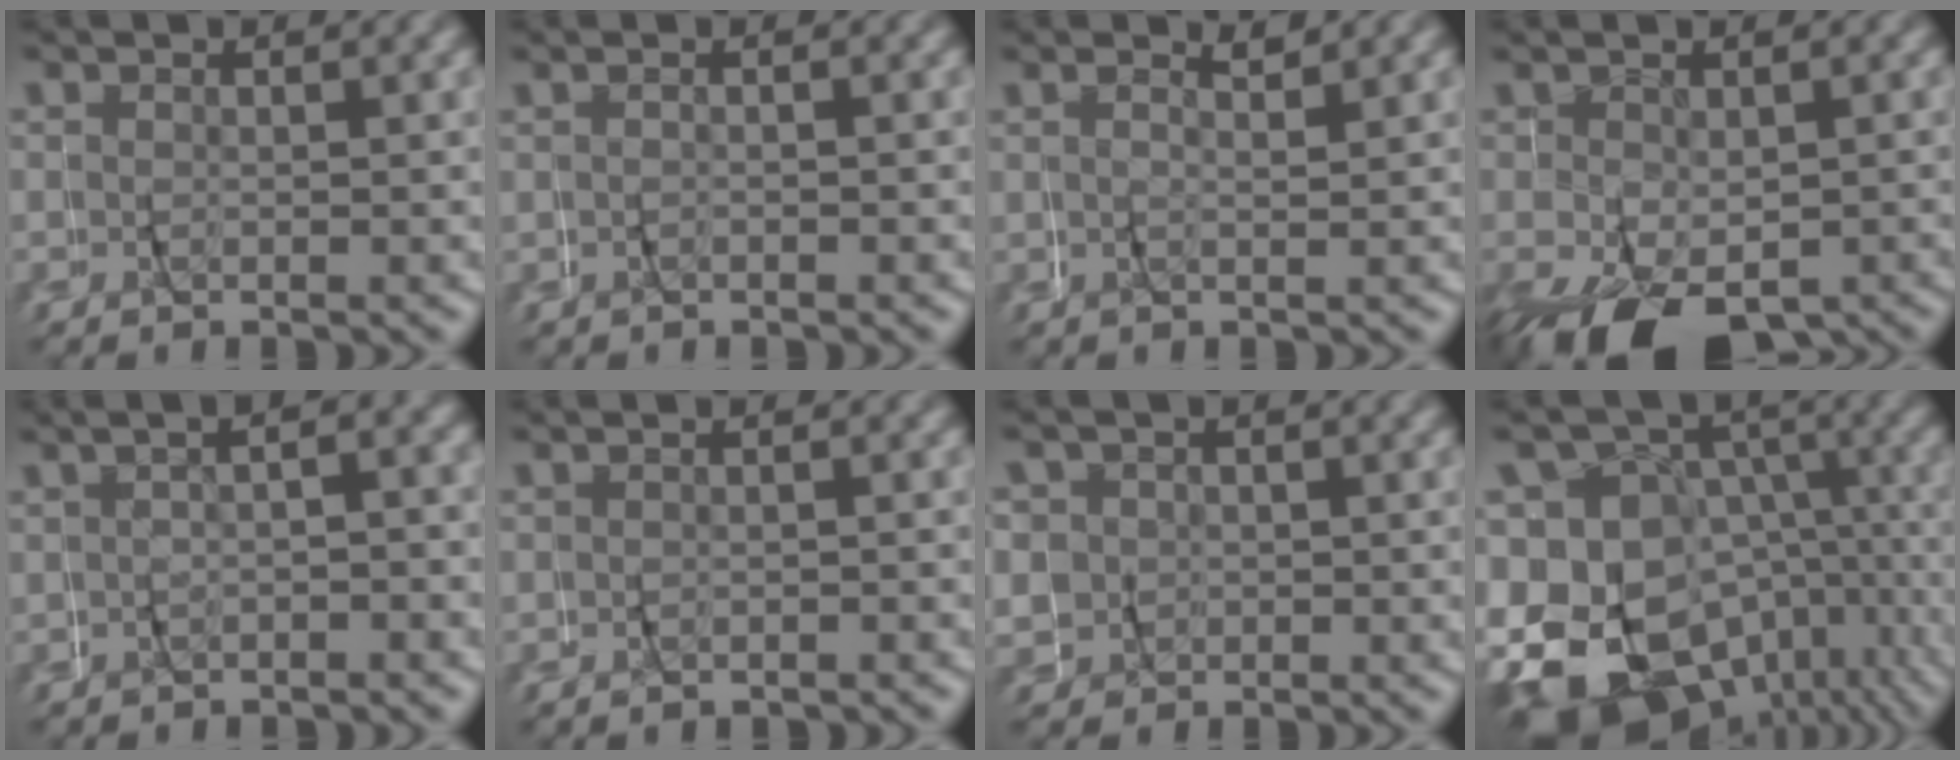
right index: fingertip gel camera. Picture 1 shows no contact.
{"total": 0.7, "force": [-0.6, -0.4, -0.1], "torque": [-0.010, 0.004, -0.013]}
{"total": 1.5, "force": [0.3, -1.4, -0.3], "torque": [-0.004, 0.001, 0.008]}
{"total": 8.9, "force": [-4.9, 4.9, 5.6], "torque": [-0.113, -0.043, -0.051]}
{"total": 1.8, "force": [-0.1, 0.5, 1.7], "torque": [-0.012, 0.024, -0.011]}
{"total": 0.8, "force": [-0.3, 0.2, 0.7], "torque": [-0.024, -0.002, -0.001]}
{"total": 5.2, "force": [1.2, 4.9, 1.4], "torque": [-0.039, 0.004, 0.016]}
{"total": 17.1, "force": [-6.0, 13.5, 8.5], "torque": [-0.167, -0.064, -0.083]}